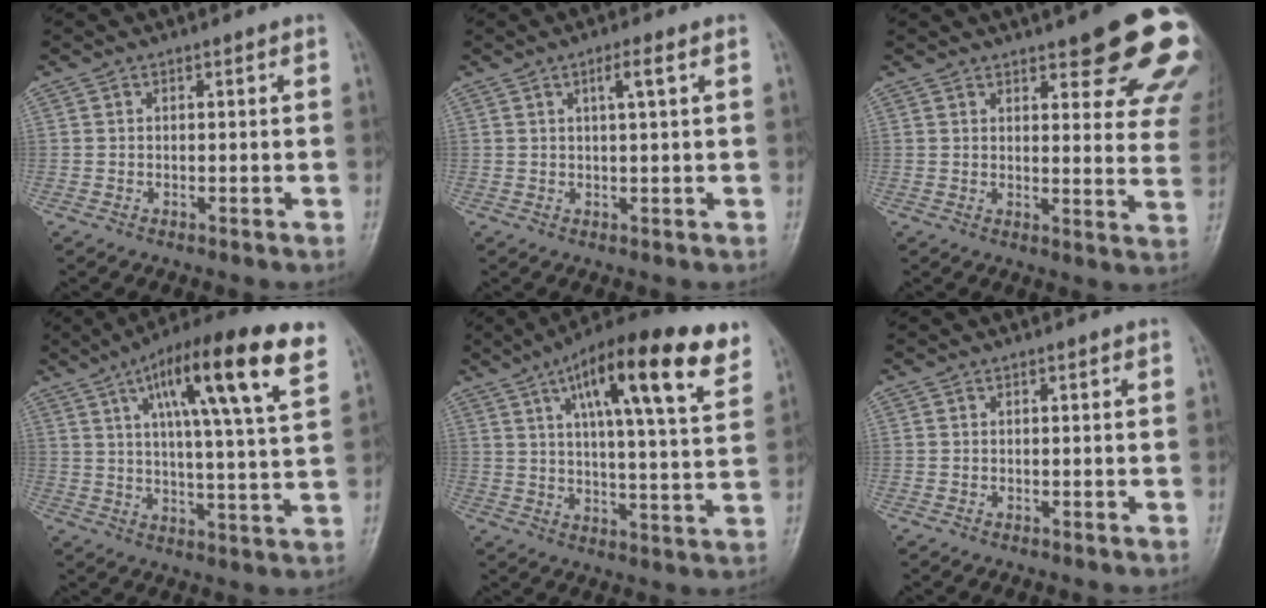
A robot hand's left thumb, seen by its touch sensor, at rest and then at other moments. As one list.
[{"total": 2.9, "force": [1.1, 0.0, 2.7], "torque": [-0.052, 0.001, 0.021]}, {"total": 20.8, "force": [13.5, 6.1, 14.6], "torque": [-0.142, -0.047, 0.150]}, {"total": 19.1, "force": [9.2, 3.3, 16.5], "torque": [-0.242, -0.015, 0.136]}, {"total": 20.5, "force": [10.9, 4.9, 16.7], "torque": [-0.234, -0.019, 0.162]}, {"total": 0.0}]